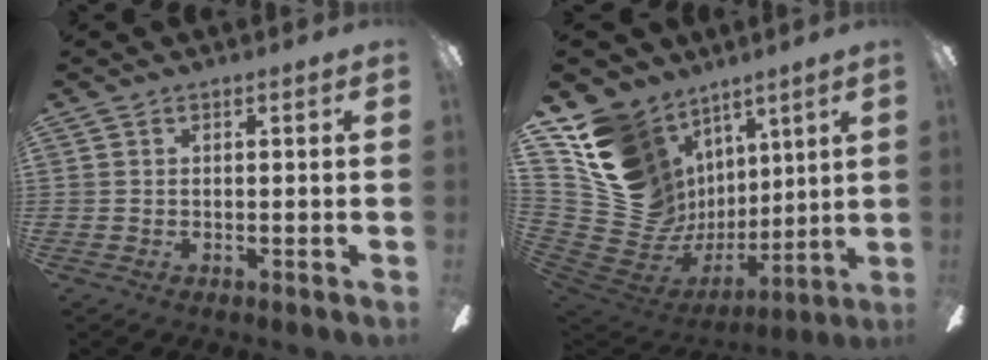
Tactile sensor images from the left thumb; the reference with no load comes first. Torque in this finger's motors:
{"motor_torque": [1.56, 1.01, 0.98, -1.79, 0.04]}